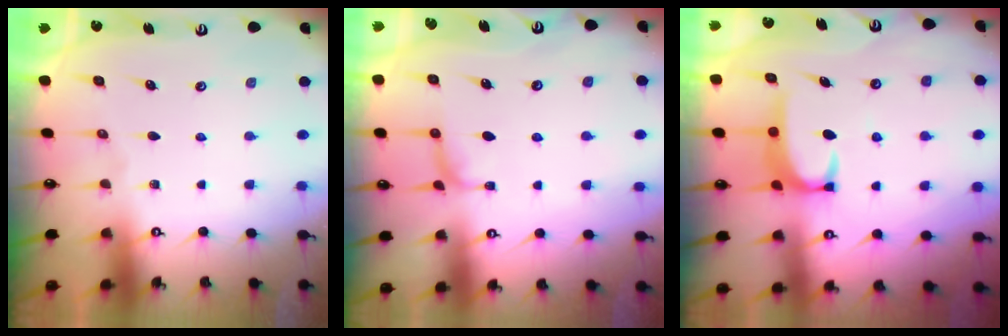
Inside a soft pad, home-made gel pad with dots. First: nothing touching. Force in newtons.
{"total": 1.7, "press": 1.7, "slide": 0.4}
{"total": 2.8, "press": 2.8, "slide": 0.3}